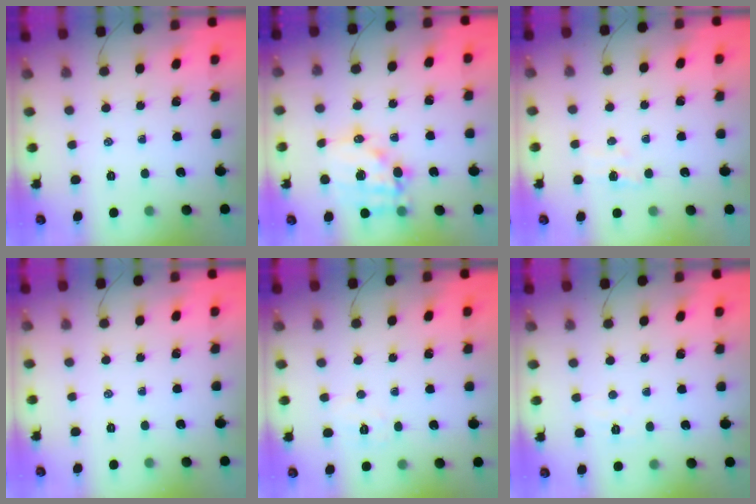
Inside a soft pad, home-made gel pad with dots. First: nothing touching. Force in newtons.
{"total": 14.4, "press": 14.0, "slide": 3.5}
{"total": 3.4, "press": 3.3, "slide": 1.0}
{"total": 0.0}
{"total": 4.6, "press": 4.5, "slide": 1.0}
{"total": 3.0, "press": 2.9, "slide": 0.8}